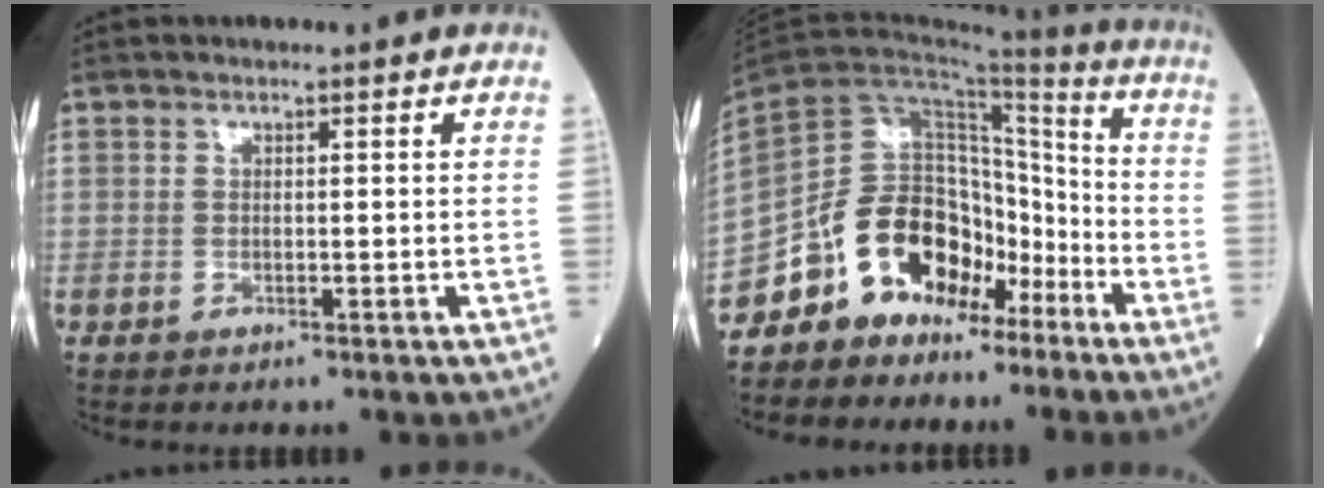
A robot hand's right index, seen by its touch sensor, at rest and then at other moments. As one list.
[{"total": 14.4, "force": [-9.8, 9.1, 5.5], "torque": [-0.112, 0.069, -0.171]}]